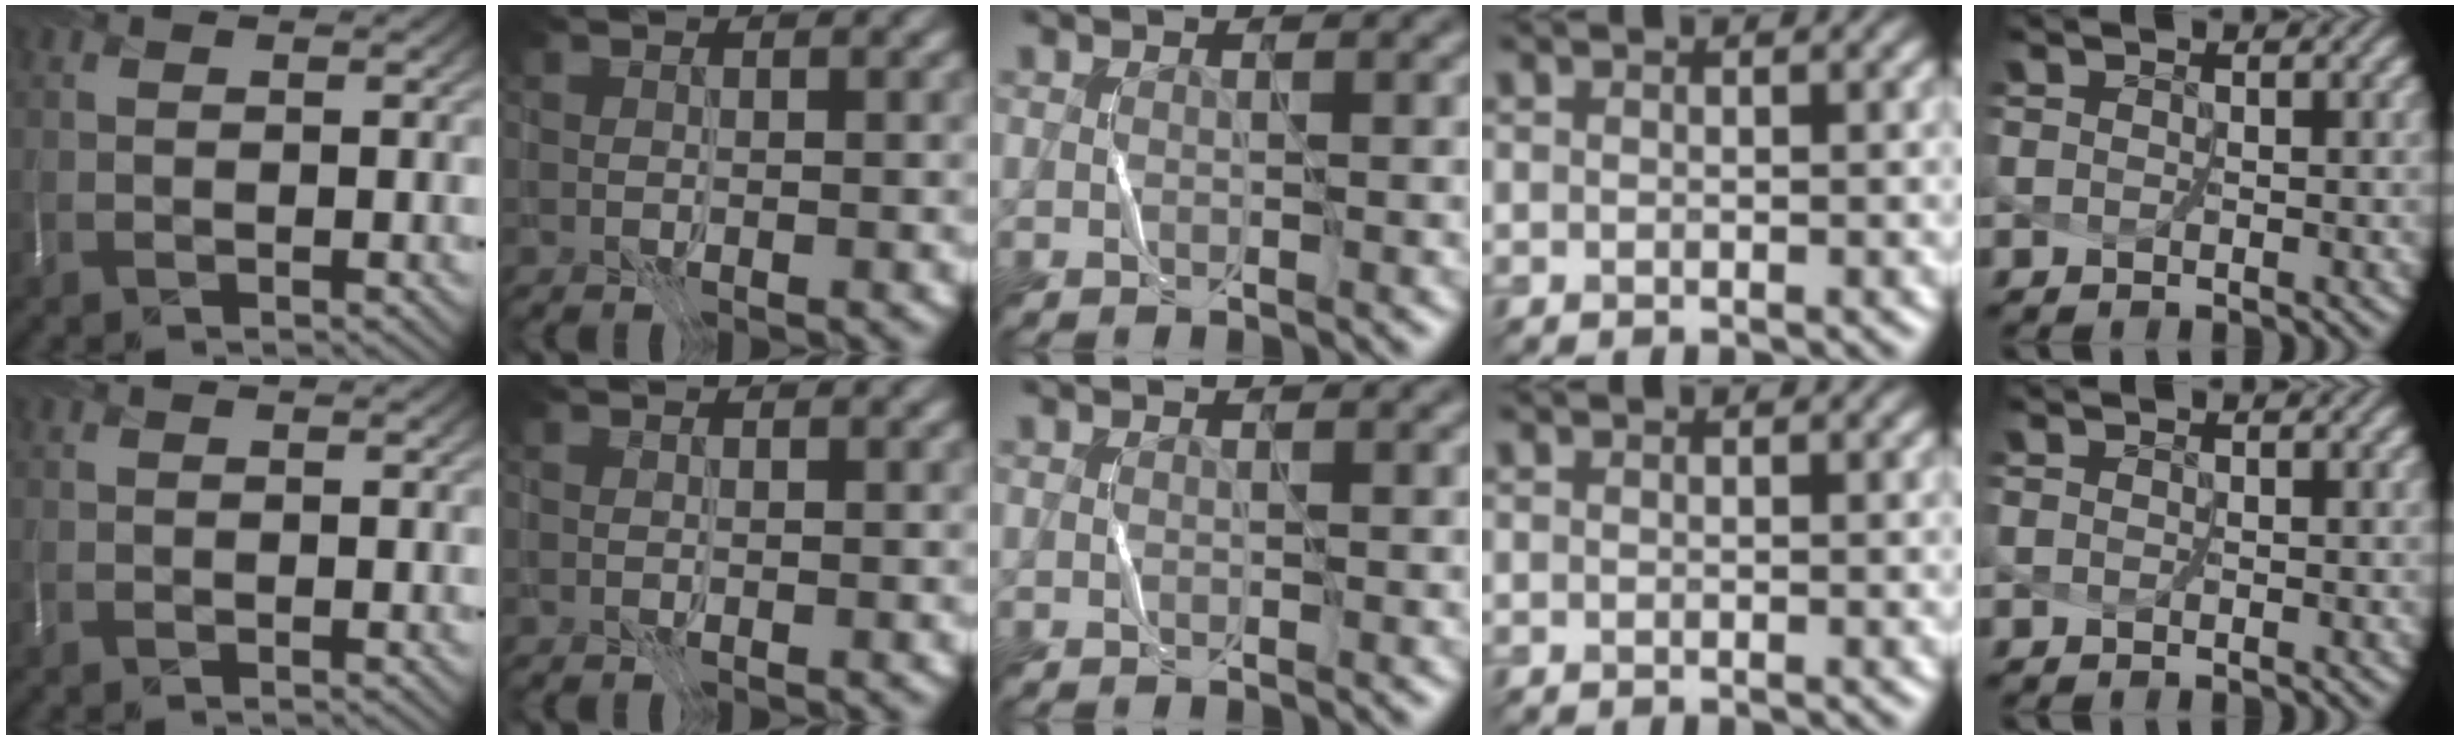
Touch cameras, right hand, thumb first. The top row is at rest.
{}